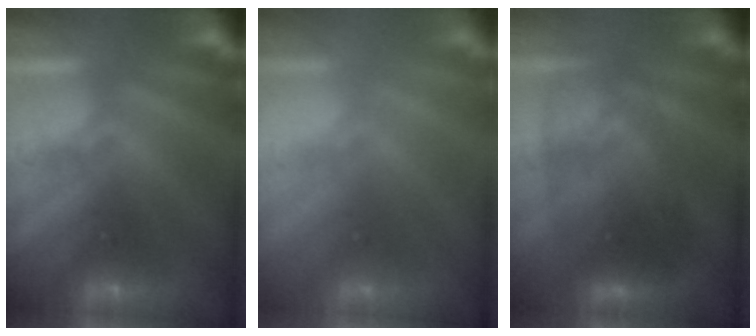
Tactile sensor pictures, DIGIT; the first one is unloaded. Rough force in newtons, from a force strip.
{"total": 2.6}
{"total": 2.9}